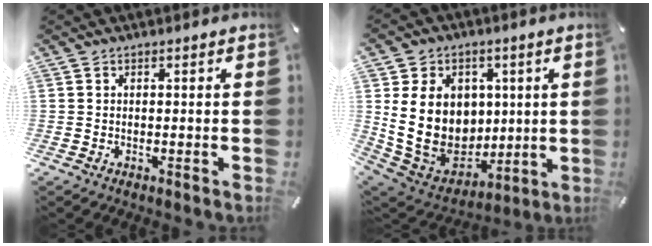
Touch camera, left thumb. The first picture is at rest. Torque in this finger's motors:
{"motor_torque": [2.15, 2.15, 2.13, -0.63, 0.40]}